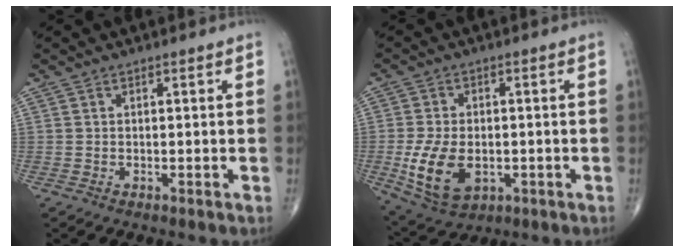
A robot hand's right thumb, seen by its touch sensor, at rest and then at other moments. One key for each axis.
{"total": 11.2, "fx": -2.3, "fy": 7.0, "fz": 8.5, "tx": -0.159, "ty": -0.006, "tz": -0.028}